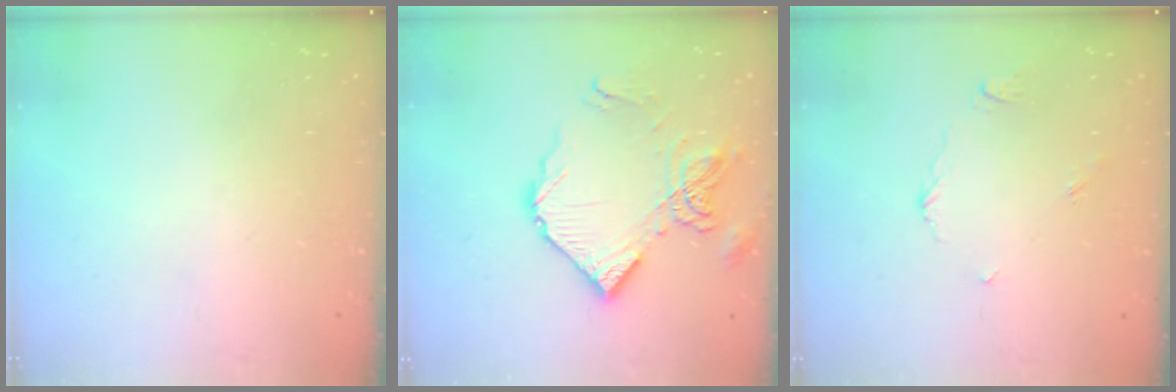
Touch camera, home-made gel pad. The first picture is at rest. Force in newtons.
{"total": 14.5, "press": 14.4, "slide": 1.4}
{"total": 3.4, "press": 3.4, "slide": 0.4}